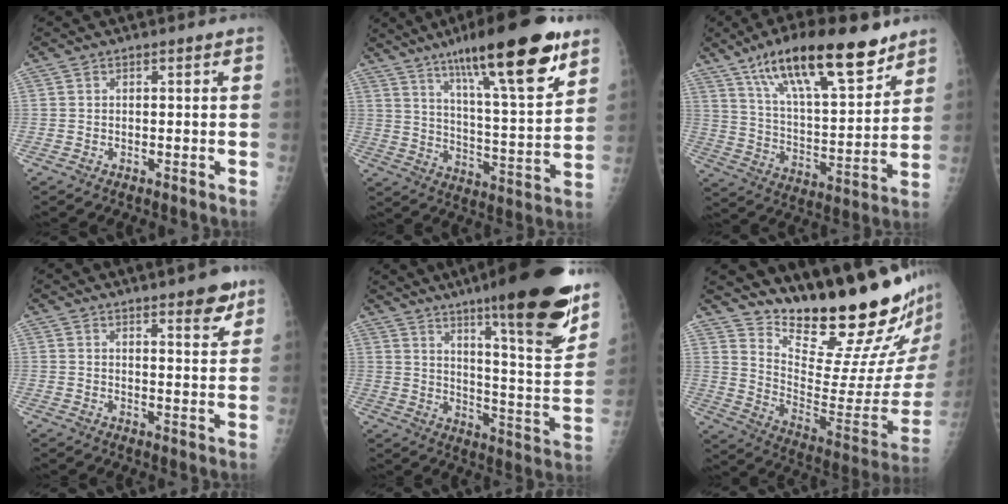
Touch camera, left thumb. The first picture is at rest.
{"total": 23.4, "force": [14.2, 4.5, 18.0], "torque": [-0.263, -0.052, 0.226]}
{"total": 22.4, "force": [14.5, 7.0, 15.6], "torque": [-0.235, -0.054, 0.247]}
{"total": 6.0, "force": [4.0, 1.5, 4.2], "torque": [-0.043, -0.024, 0.051]}
{"total": 23.5, "force": [15.0, 3.4, 17.8], "torque": [-0.232, -0.076, 0.226]}
{"total": 25.9, "force": [21.2, 4.3, 14.2], "torque": [-0.187, -0.167, 0.312]}